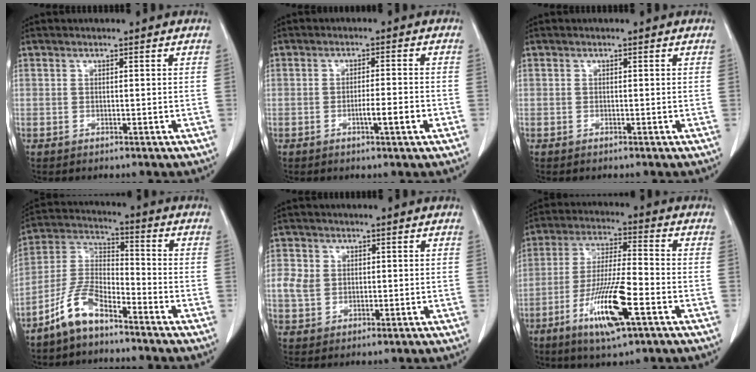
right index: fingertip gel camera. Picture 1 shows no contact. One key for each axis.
{"total": 3.8, "fx": -1.4, "fy": 0.0, "fz": 3.5, "tx": -0.054, "ty": -0.002, "tz": -0.022}
{"total": 0.0}
{"total": 8.6, "fx": -6.4, "fy": 2.8, "fz": 5.0, "tx": -0.119, "ty": 0.007, "tz": -0.130}
{"total": 4.4, "fx": 0.6, "fy": 3.7, "fz": 2.3, "tx": -0.044, "ty": 0.005, "tz": 0.014}
{"total": 13.1, "fx": -5.6, "fy": 1.7, "fz": 11.8, "tx": -0.226, "ty": -0.016, "tz": -0.099}